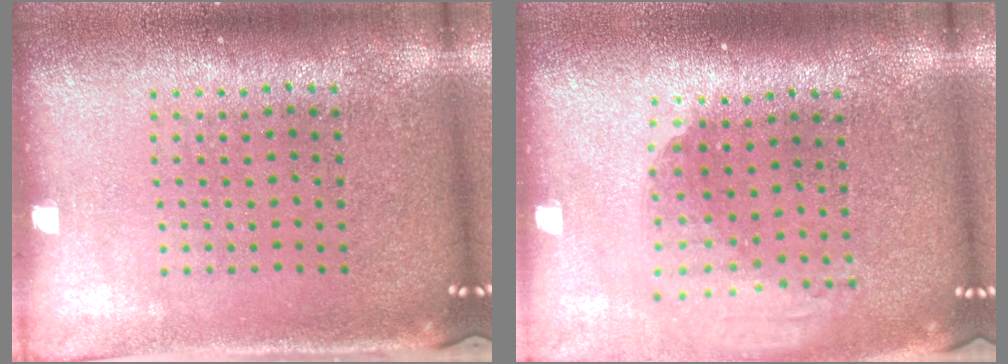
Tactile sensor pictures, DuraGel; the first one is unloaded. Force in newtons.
{"total": 1.9, "press": 1.5, "slide": 1.2}